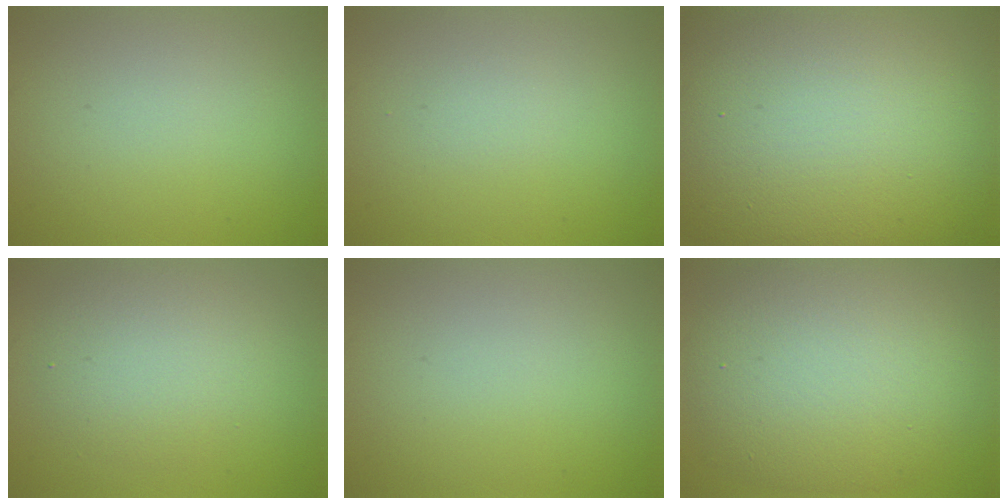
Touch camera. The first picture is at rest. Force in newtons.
{"total": 0.6, "press": 0.6, "slide": 0.1}
{"total": 23.1, "press": 23.1, "slide": 1.2}
{"total": 3.7, "press": 3.7, "slide": 0.2}
{"total": 0.0}
{"total": 10.1, "press": 10.0, "slide": 0.6}